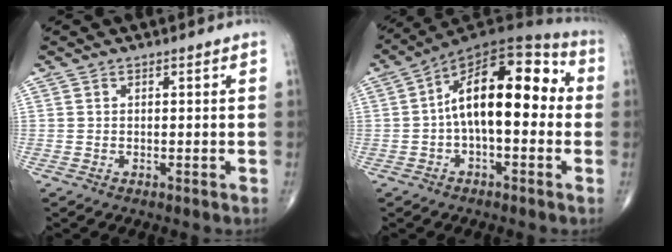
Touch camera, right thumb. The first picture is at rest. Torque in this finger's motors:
{"motor_torque": [0.49, 0.71, 0.77, -0.35, 0.15]}